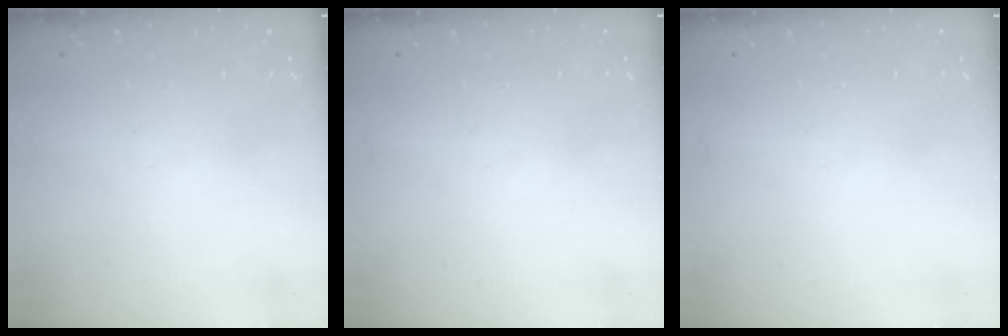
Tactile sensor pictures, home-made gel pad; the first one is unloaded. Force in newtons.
{"total": 0.0}
{"total": 0.0}